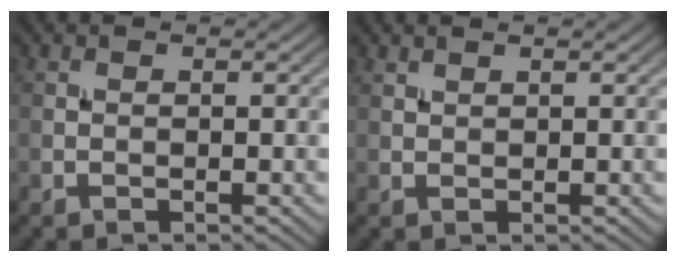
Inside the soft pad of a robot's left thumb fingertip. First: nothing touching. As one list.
[{"total": 0.8, "force": [0.8, 0.1, 0.3], "torque": [-0.009, 0.003, 0.018]}]